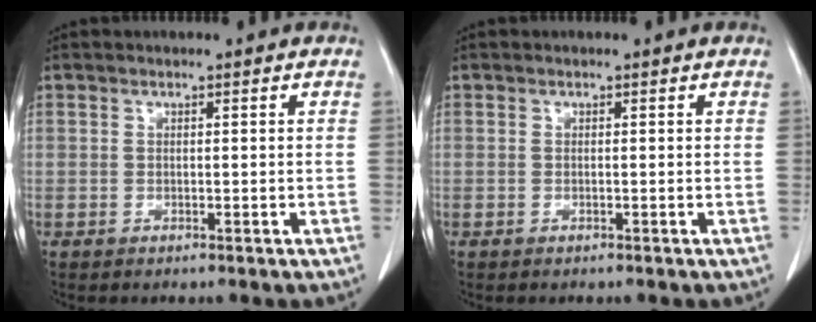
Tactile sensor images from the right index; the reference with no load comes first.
{"total": 0.0}